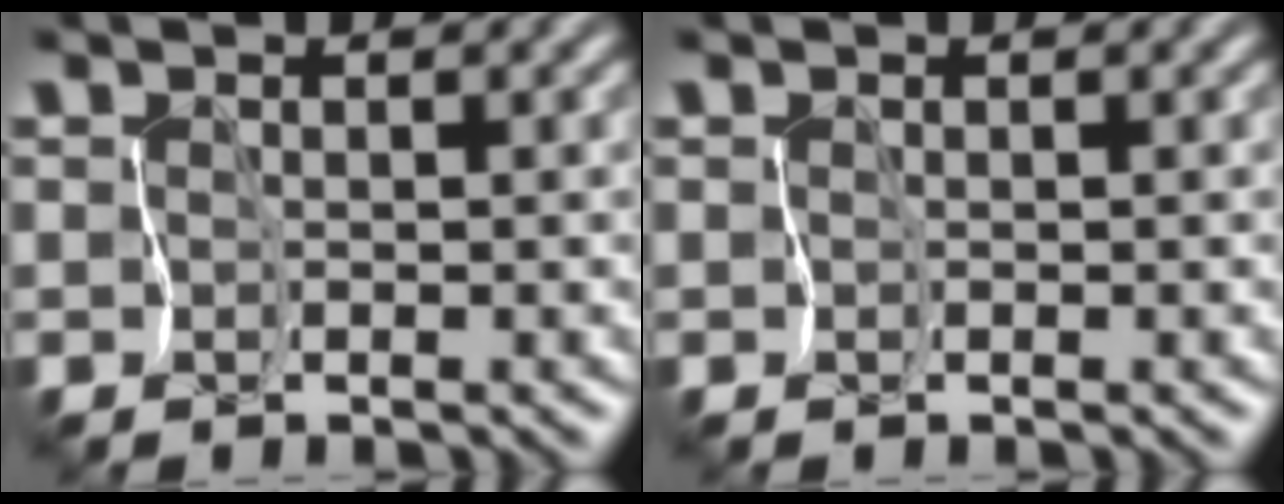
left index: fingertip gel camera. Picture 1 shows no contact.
{"total": 0.0}